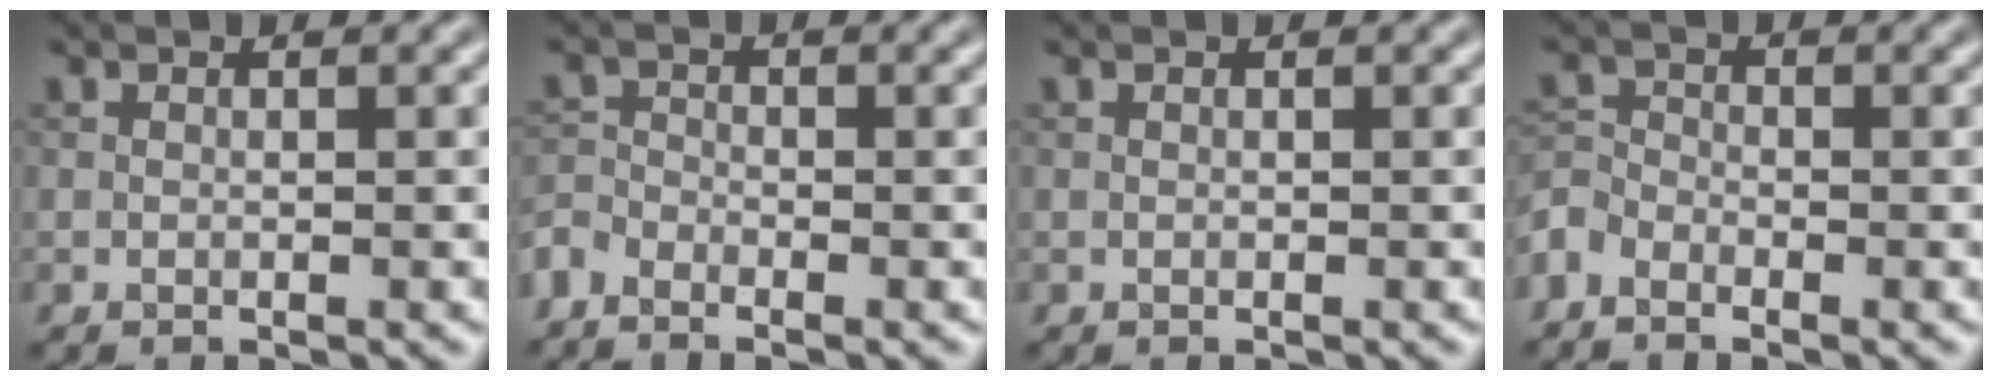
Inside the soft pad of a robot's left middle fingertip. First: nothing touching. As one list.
[{"total": 2.0, "force": [-1.7, 0.7, 0.6], "torque": [-0.018, -0.003, -0.047]}, {"total": 0.0}, {"total": 2.1, "force": [-1.6, 1.1, 0.8], "torque": [-0.022, 0.001, -0.044]}]